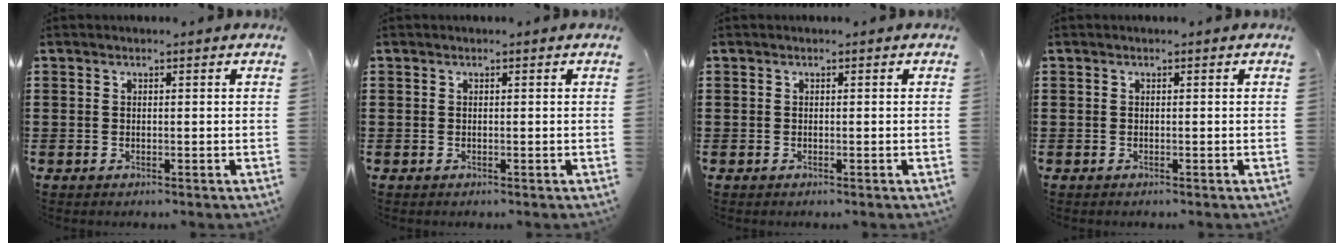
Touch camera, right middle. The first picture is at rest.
{"total": 0.0}
{"total": 0.0}
{"total": 0.0}